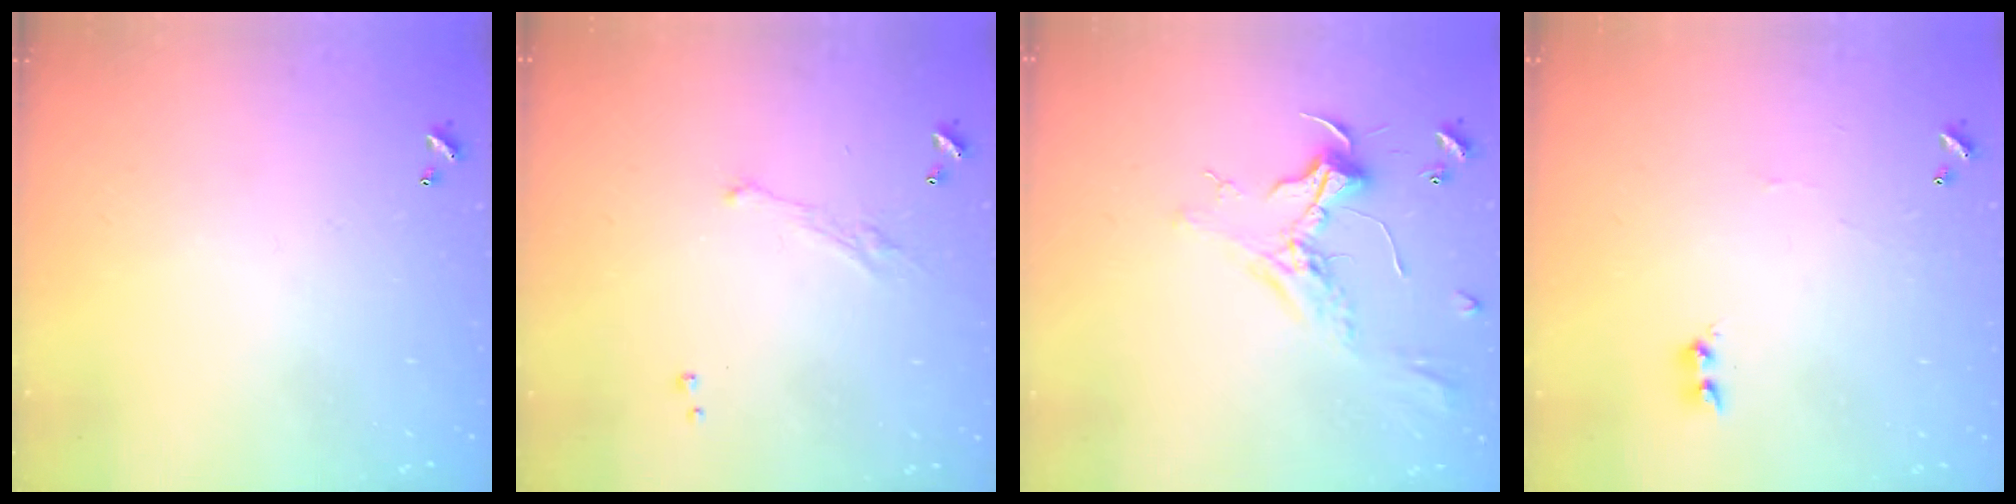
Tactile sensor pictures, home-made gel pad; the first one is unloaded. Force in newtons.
{"total": 1.9, "press": 1.7, "slide": 0.8}
{"total": 2.4, "press": 2.3, "slide": 0.8}
{"total": 3.8, "press": 3.8, "slide": 0.5}